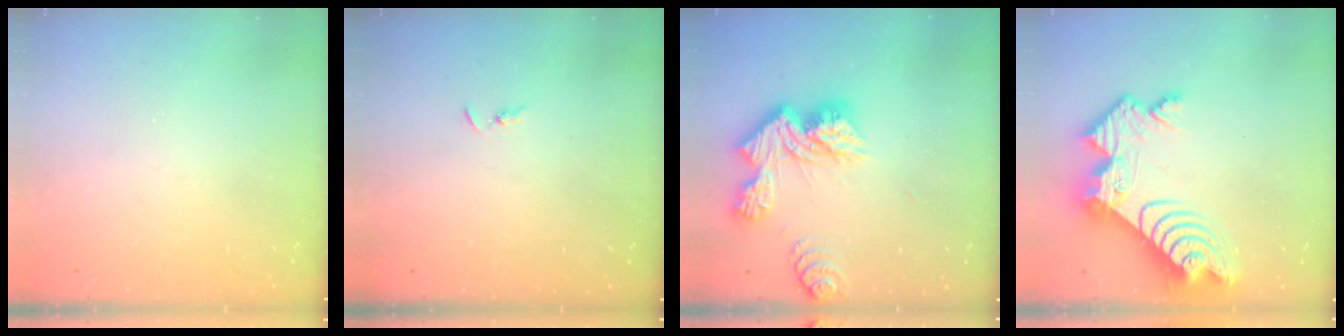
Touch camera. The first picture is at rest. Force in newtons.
{"total": 1.5, "press": 1.5, "slide": 0.4}
{"total": 19.6, "press": 19.5, "slide": 1.9}
{"total": 18.7, "press": 18.6, "slide": 1.6}